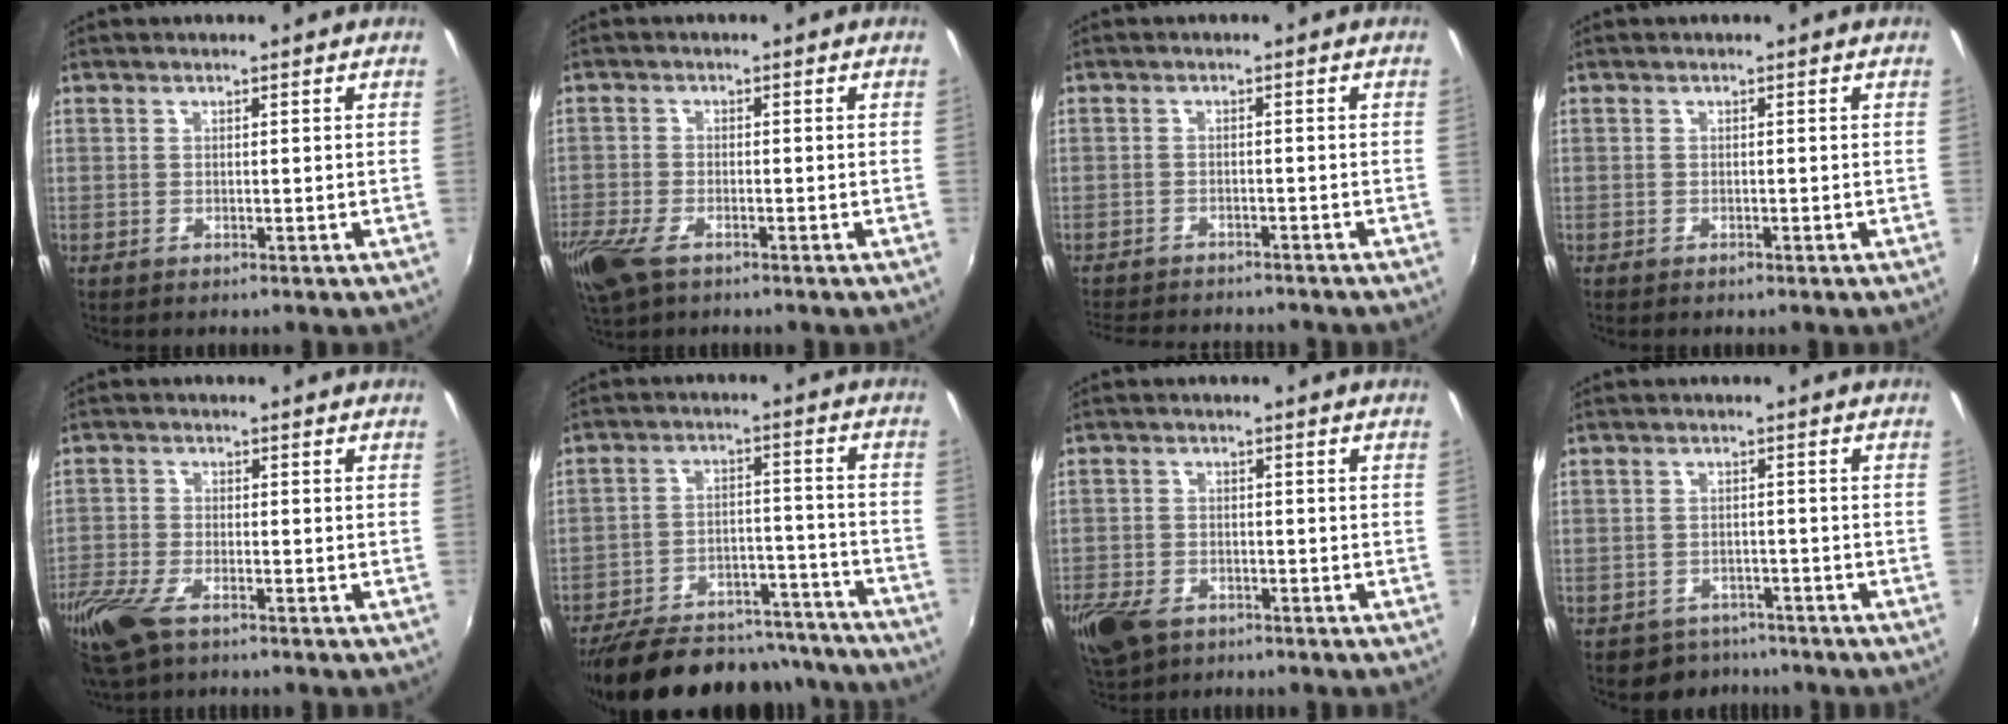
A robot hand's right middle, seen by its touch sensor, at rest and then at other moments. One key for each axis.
{"total": 8.0, "fx": -5.0, "fy": 3.5, "fz": 5.1, "tx": -0.133, "ty": -0.028, "tz": -0.097}
{"total": 10.1, "fx": -9.1, "fy": 2.5, "fz": 3.5, "tx": -0.088, "ty": -0.017, "tz": -0.139}
{"total": 0.7, "fx": -0.5, "fy": 0.3, "fz": 0.2, "tx": -0.006, "ty": -0.001, "tz": -0.009}
{"total": 10.7, "fx": -7.1, "fy": 4.3, "fz": 6.9, "tx": -0.174, "ty": -0.037, "tz": -0.140}
{"total": 28.7, "fx": -24.6, "fy": 10.0, "fz": 10.9, "tx": -0.216, "ty": 0.017, "tz": -0.320}
{"total": 9.6, "fx": -5.8, "fy": 5.8, "fz": 5.0, "tx": -0.137, "ty": -0.023, "tz": -0.109}
{"total": 5.3, "fx": -4.2, "fy": 3.3, "fz": 0.3, "tx": -0.018, "ty": 0.013, "tz": -0.061}